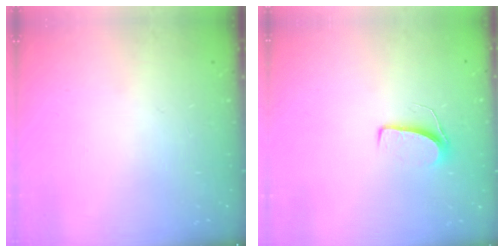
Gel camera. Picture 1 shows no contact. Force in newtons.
{"total": 6.8, "press": 6.7, "slide": 0.5}